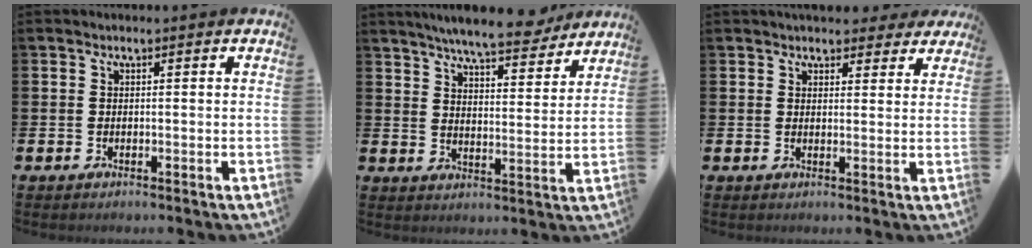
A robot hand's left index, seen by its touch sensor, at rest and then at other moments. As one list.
[{"total": 8.0, "force": [7.4, 0.9, 2.7], "torque": [-0.061, -0.040, 0.131]}, {"total": 3.9, "force": [3.5, 1.5, 0.6], "torque": [-0.003, -0.015, 0.061]}]